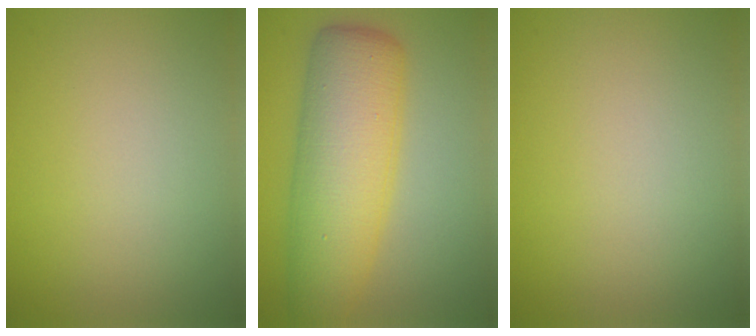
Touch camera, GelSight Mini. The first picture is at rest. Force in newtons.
{"total": 8.8, "press": 8.8, "slide": 0.3}
{"total": 0.0}